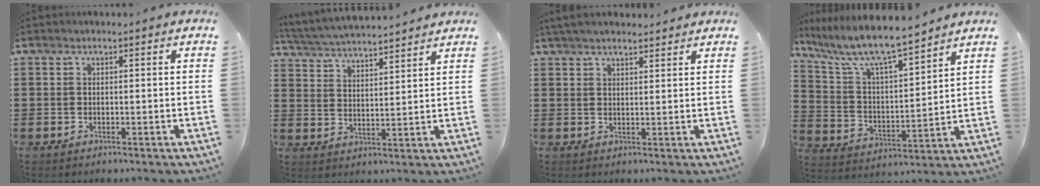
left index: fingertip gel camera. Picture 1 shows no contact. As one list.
[{"total": 4.6, "force": [4.6, 0.0, 0.7], "torque": [-0.034, -0.025, 0.079]}, {"total": 3.2, "force": [2.9, 0.6, 1.2], "torque": [-0.032, 0.002, 0.056]}, {"total": 8.3, "force": [7.1, 1.0, 4.0], "torque": [-0.111, -0.043, 0.119]}]